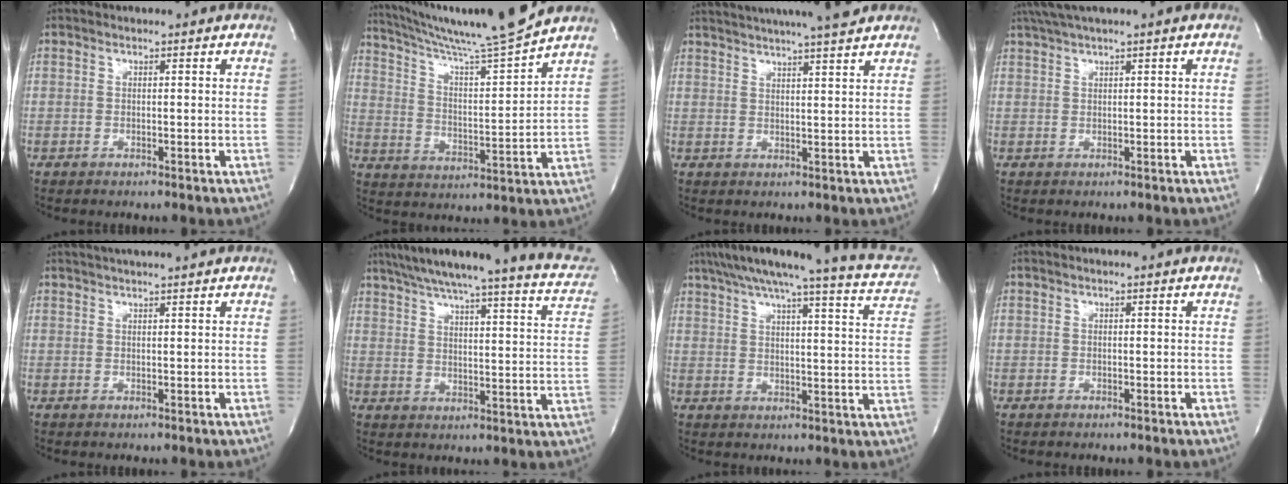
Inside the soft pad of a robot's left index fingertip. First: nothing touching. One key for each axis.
{"total": 16.0, "fx": 14.5, "fy": -2.2, "fz": 6.6, "tx": -0.119, "ty": -0.025, "tz": 0.231}
{"total": 15.0, "fx": 13.3, "fy": 0.0, "fz": 6.9, "tx": -0.122, "ty": 0.016, "tz": 0.184}
{"total": 3.8, "fx": 2.7, "fy": -0.6, "fz": 2.6, "tx": -0.057, "ty": 0.024, "tz": 0.056}
{"total": 7.7, "fx": 6.8, "fy": 0.1, "fz": 3.7, "tx": -0.060, "ty": 0.029, "tz": 0.091}
{"total": 23.6, "fx": 19.9, "fy": 2.5, "fz": 12.6, "tx": -0.180, "ty": -0.013, "tz": 0.245}
{"total": 19.0, "fx": 16.1, "fy": 1.5, "fz": 9.9, "tx": -0.142, "ty": -0.008, "tz": 0.194}
{"total": 0.7, "fx": 0.6, "fy": -0.1, "fz": 0.4, "tx": -0.008, "ty": 0.008, "tz": 0.012}